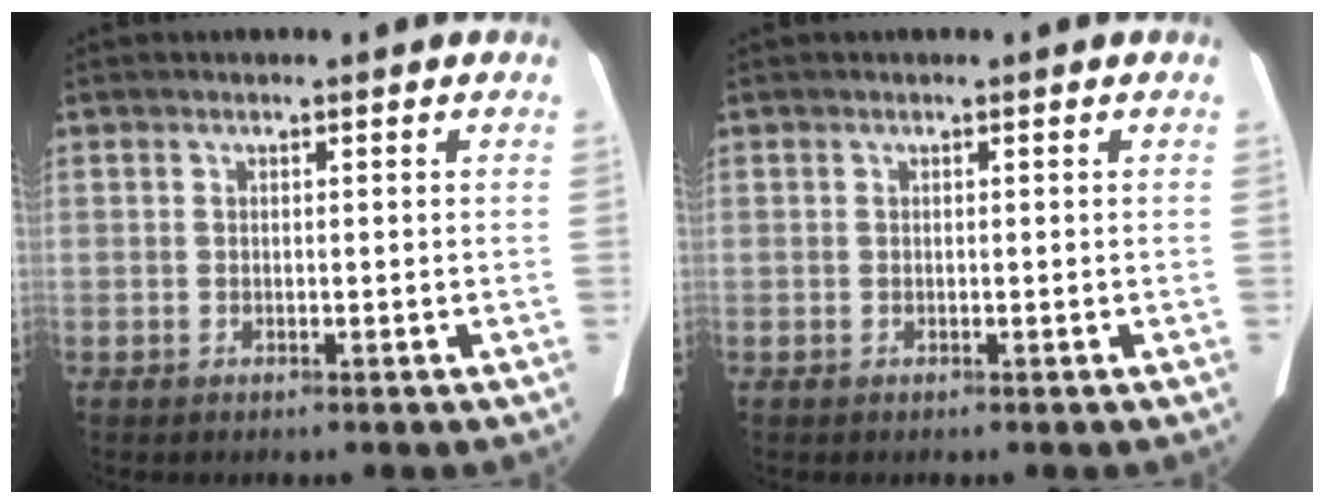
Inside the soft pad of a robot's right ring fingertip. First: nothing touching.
{"total": 0.0}